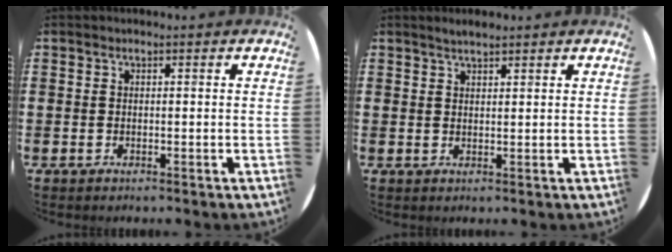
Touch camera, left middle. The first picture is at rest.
{"total": 1.7, "force": [1.6, 0.3, 0.6], "torque": [-0.012, 0.004, 0.029]}